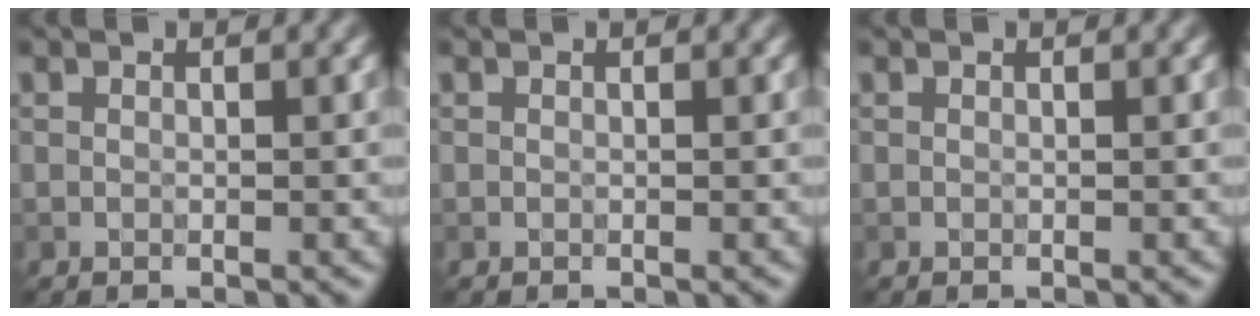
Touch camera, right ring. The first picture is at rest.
{"total": 0.0}
{"total": 0.0}